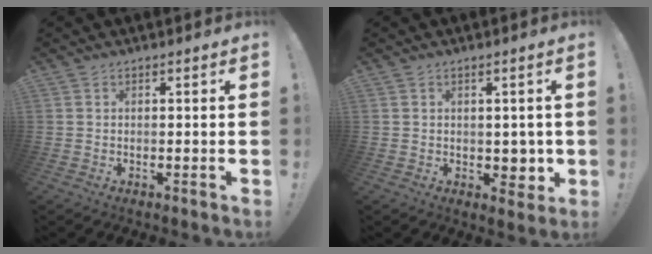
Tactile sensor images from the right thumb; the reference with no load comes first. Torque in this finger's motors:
{"motor_torque": [0.04, -0.15, 0.03, 0.07, -0.01]}